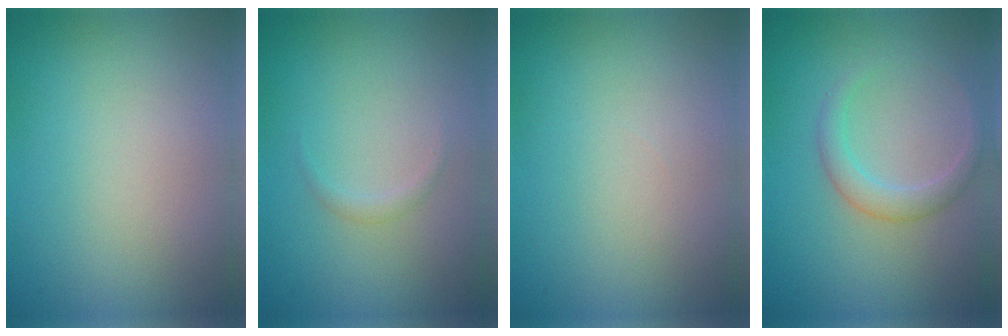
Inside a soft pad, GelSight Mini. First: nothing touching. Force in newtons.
{"total": 0.6, "press": 0.6, "slide": 0.0}
{"total": 0.0}
{"total": 2.1, "press": 2.1, "slide": 0.1}